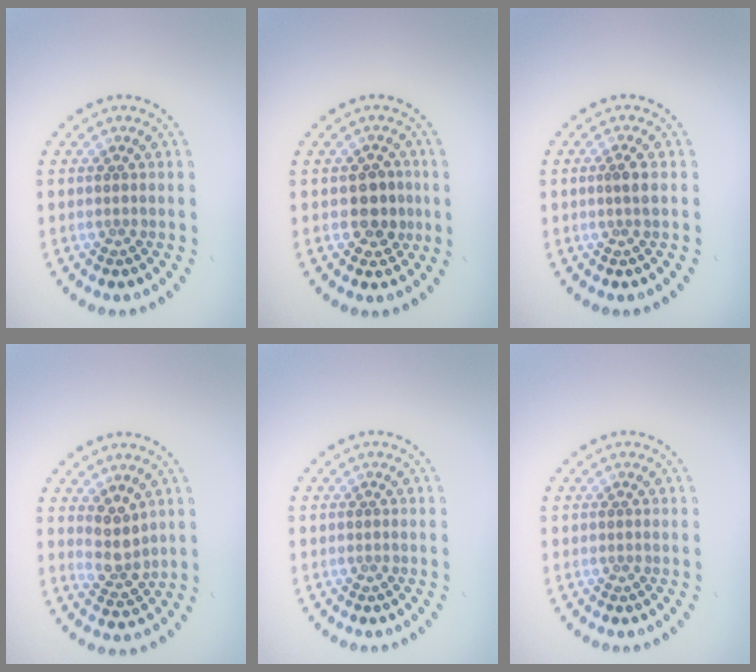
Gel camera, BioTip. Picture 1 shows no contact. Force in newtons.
{"total": 2.6, "press": 2.5, "slide": 0.7}
{"total": 1.4, "press": 1.1, "slide": 0.8}
{"total": 2.5, "press": 2.1, "slide": 1.3}
{"total": 0.0}
{"total": 0.0}